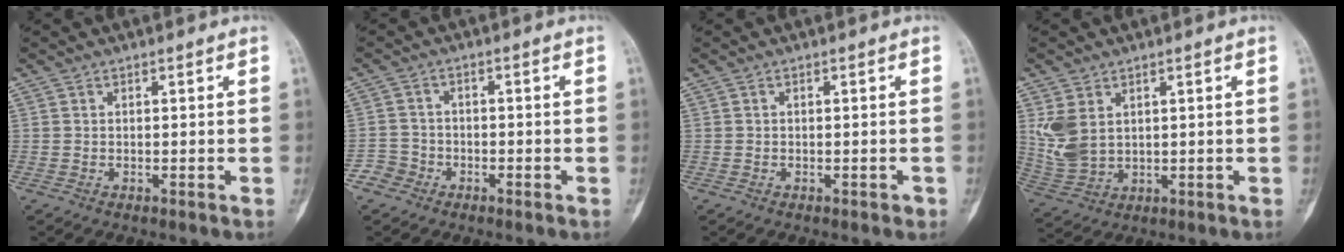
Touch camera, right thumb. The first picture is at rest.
{"total": 3.2, "force": [-1.9, 2.5, -0.1], "torque": [0.014, 0.016, -0.044]}
{"total": 0.8, "force": [-0.4, 0.4, 0.5], "torque": [-0.006, 0.000, -0.006]}
{"total": 7.4, "force": [2.3, 5.0, 4.9], "torque": [-0.103, -0.007, 0.063]}